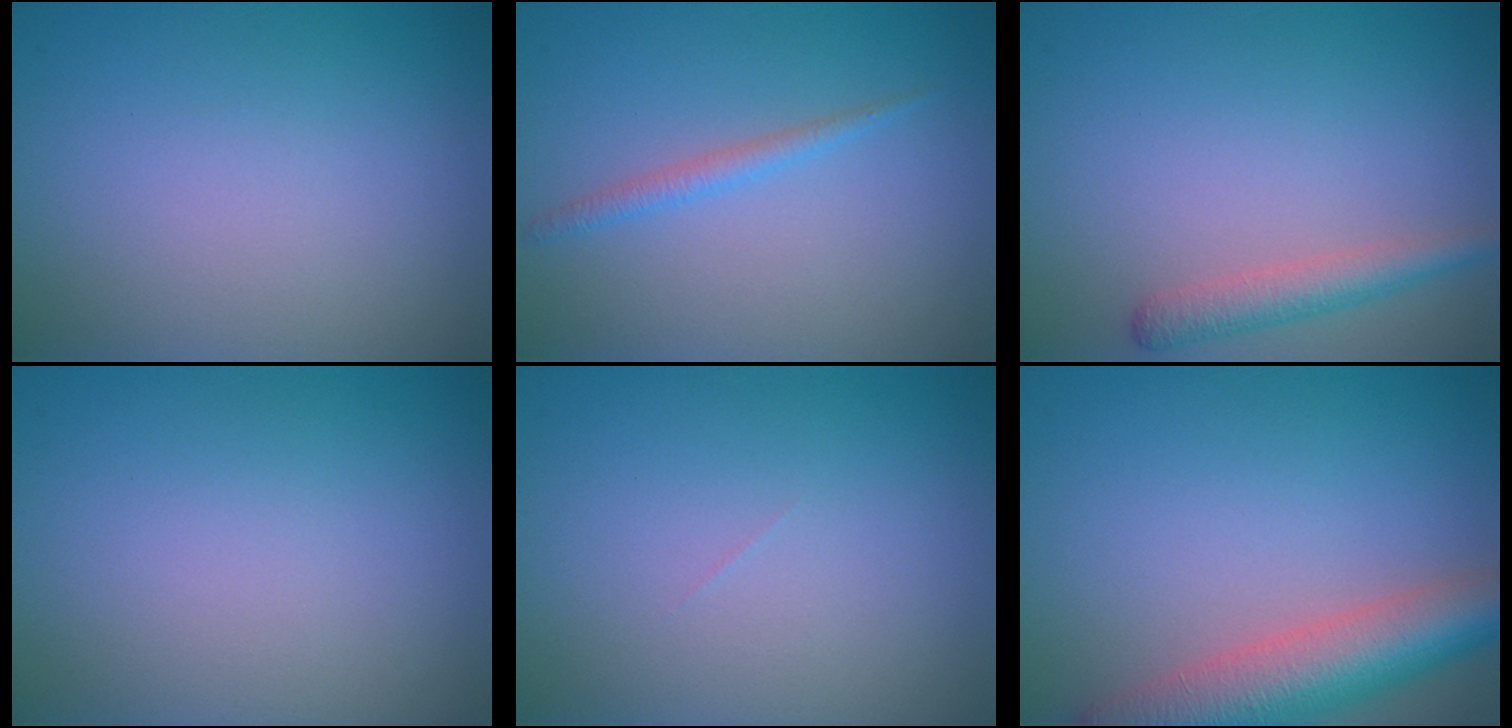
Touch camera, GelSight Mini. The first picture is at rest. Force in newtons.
{"total": 1.2, "press": 1.2, "slide": 0.0}
{"total": 2.4, "press": 2.4, "slide": 0.1}
{"total": 0.0}
{"total": 0.0}
{"total": 7.6, "press": 7.6, "slide": 0.5}